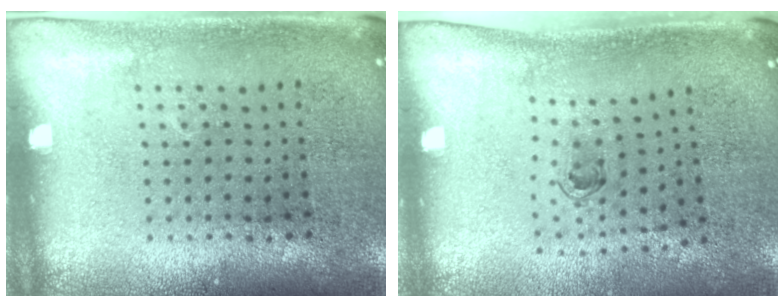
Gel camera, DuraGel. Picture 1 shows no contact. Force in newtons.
{"total": 0.6, "press": 0.3, "slide": 0.6}